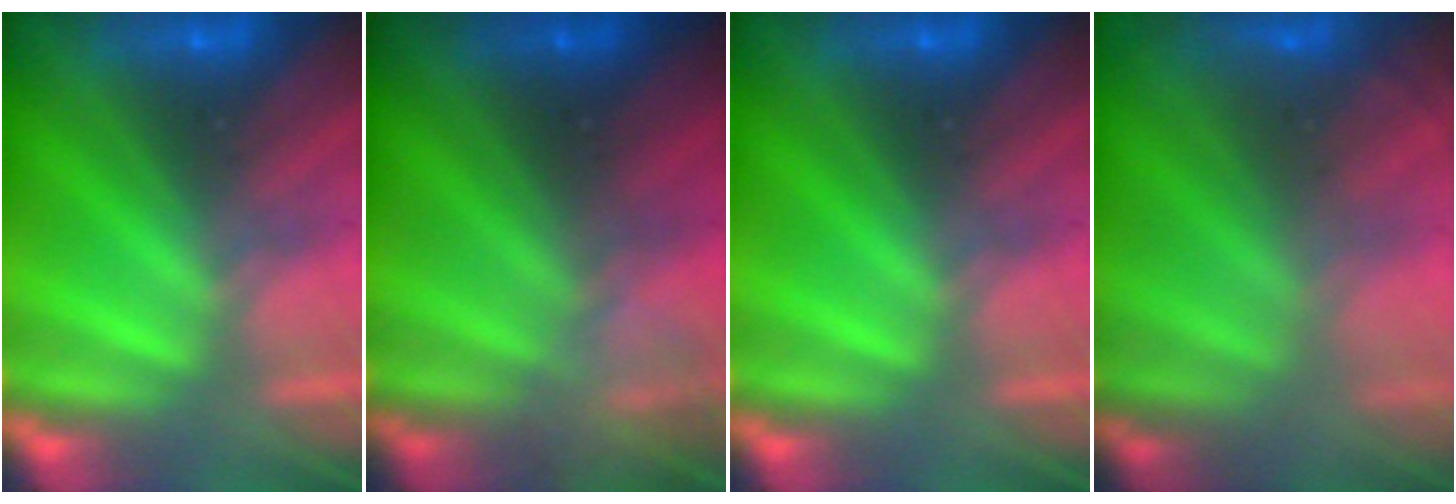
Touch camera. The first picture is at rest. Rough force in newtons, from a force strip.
{"total": 2.3}
{"total": 0.0}
{"total": 5.8}